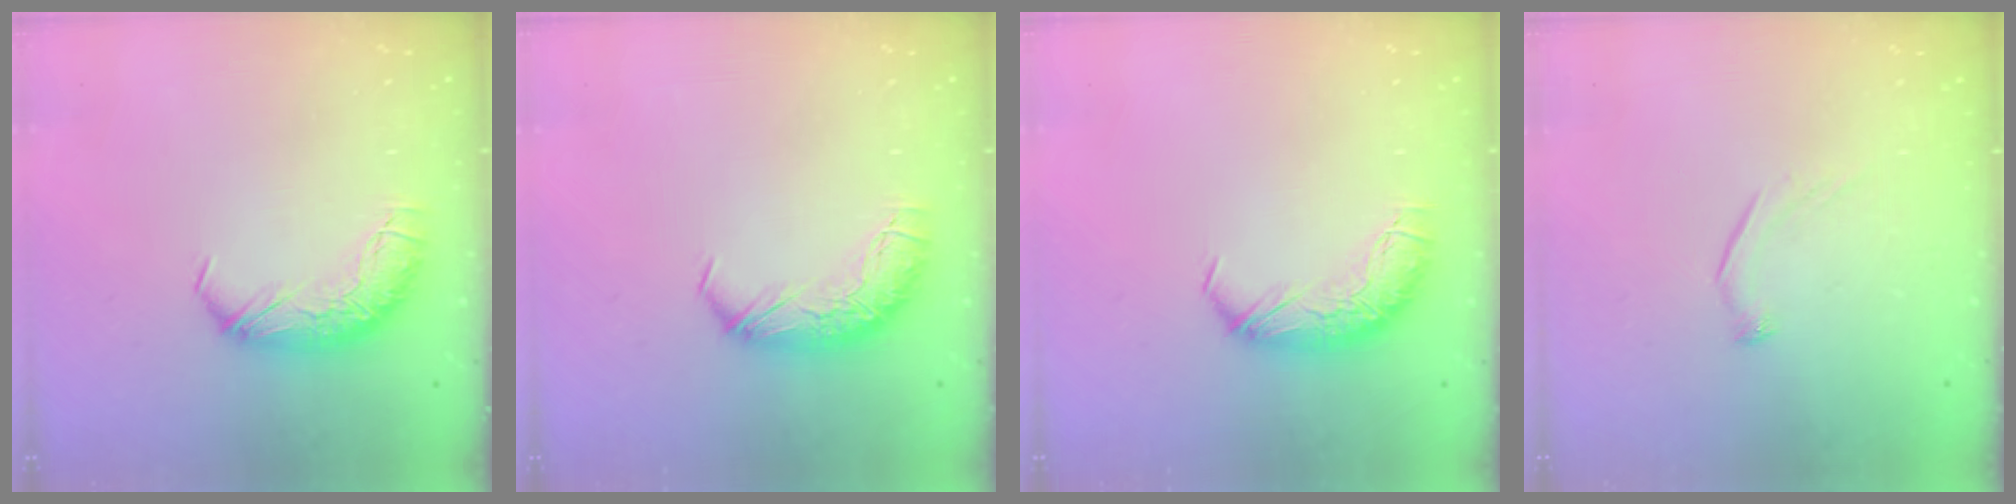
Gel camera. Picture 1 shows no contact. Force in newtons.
{"total": 0.0}
{"total": 0.0}
{"total": 6.4, "press": 6.3, "slide": 0.8}